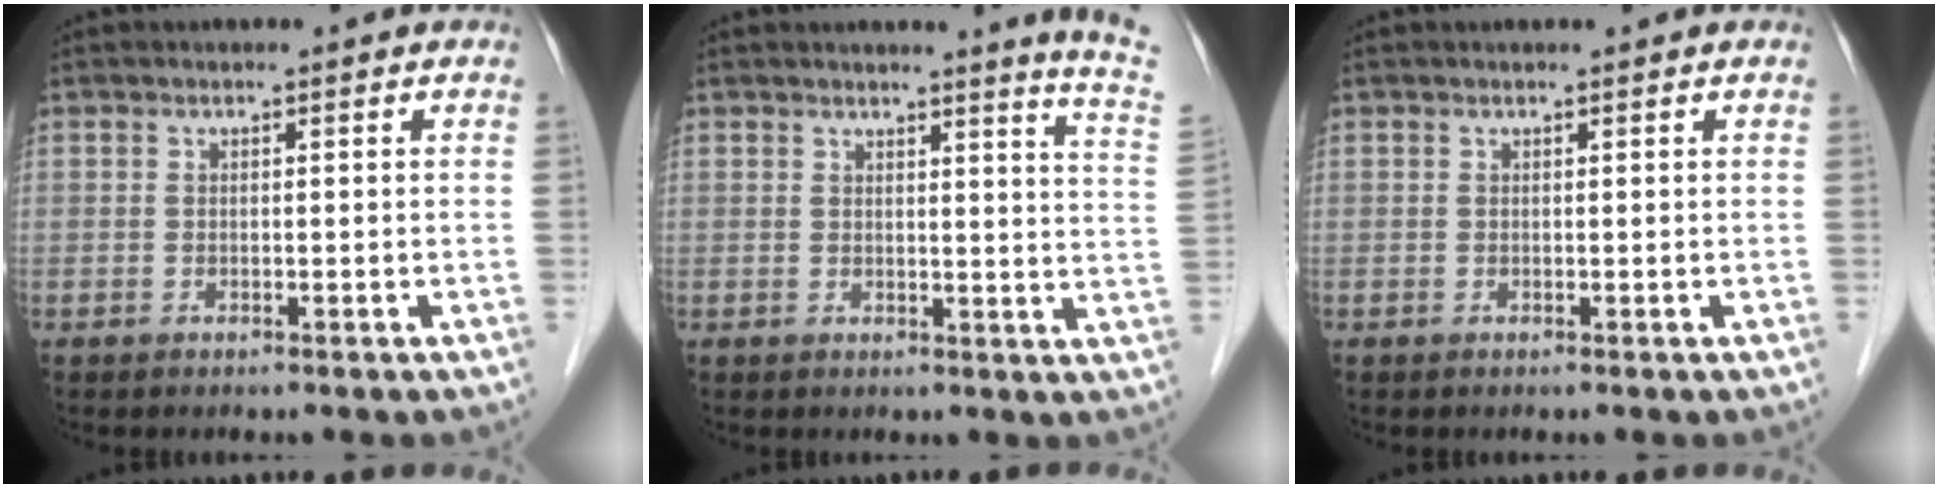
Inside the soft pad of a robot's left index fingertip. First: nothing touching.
{"total": 7.6, "force": [6.9, -2.1, 2.3], "torque": [-0.029, -0.079, 0.056]}
{"total": 0.5, "force": [0.5, 0.0, 0.2], "torque": [-0.004, 0.003, 0.009]}